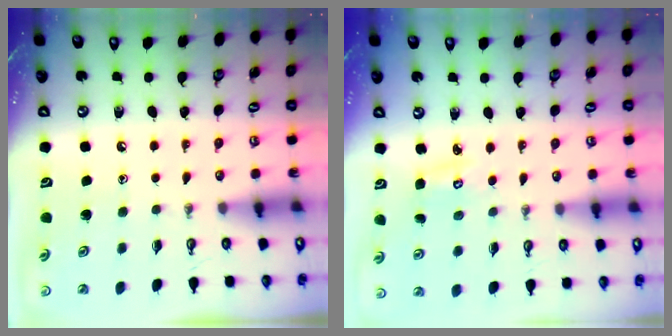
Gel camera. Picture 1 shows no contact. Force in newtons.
{"total": 3.5, "press": 3.5, "slide": 0.3}